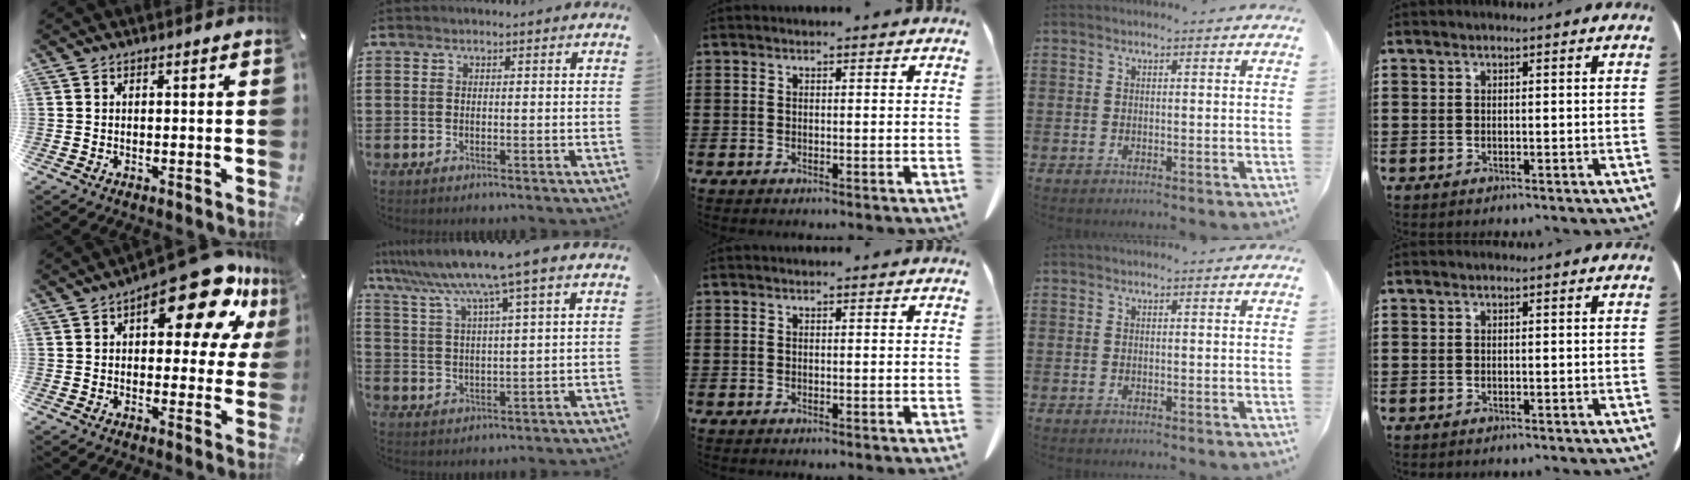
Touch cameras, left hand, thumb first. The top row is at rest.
{"thumb": {"total": 18.3, "force": [9.5, 7.6, 13.7], "torque": [-0.178, -0.052, 0.150]}, "index": {"total": 8.7, "force": [6.6, -0.8, 5.7], "torque": [-0.132, -0.034, 0.106]}}